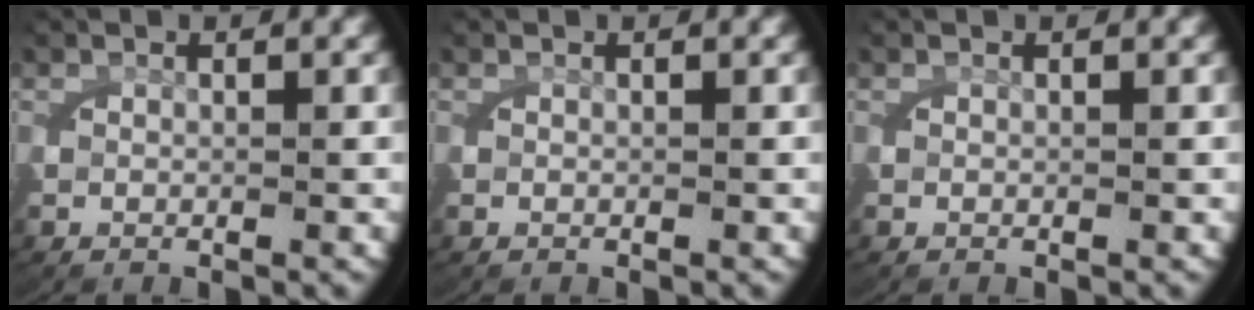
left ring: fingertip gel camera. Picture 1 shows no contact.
{"total": 0.0}
{"total": 0.0}